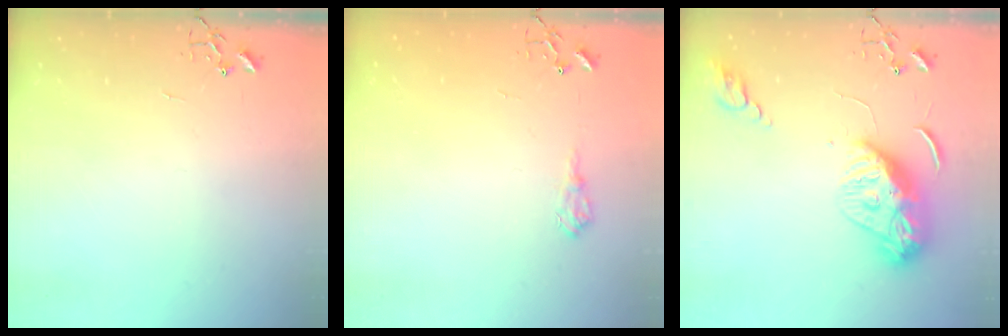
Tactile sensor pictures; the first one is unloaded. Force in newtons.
{"total": 7.7, "press": 7.7, "slide": 0.9}
{"total": 12.5, "press": 12.4, "slide": 1.1}